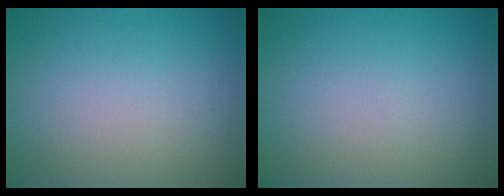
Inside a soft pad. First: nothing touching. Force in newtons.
{"total": 0.0}